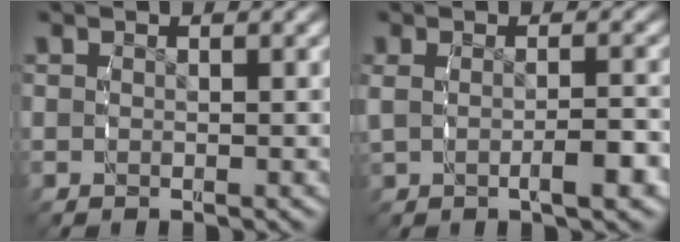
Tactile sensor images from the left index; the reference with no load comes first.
{"total": 2.7, "force": [-0.5, 0.5, 2.6], "torque": [-0.044, 0.001, -0.005]}